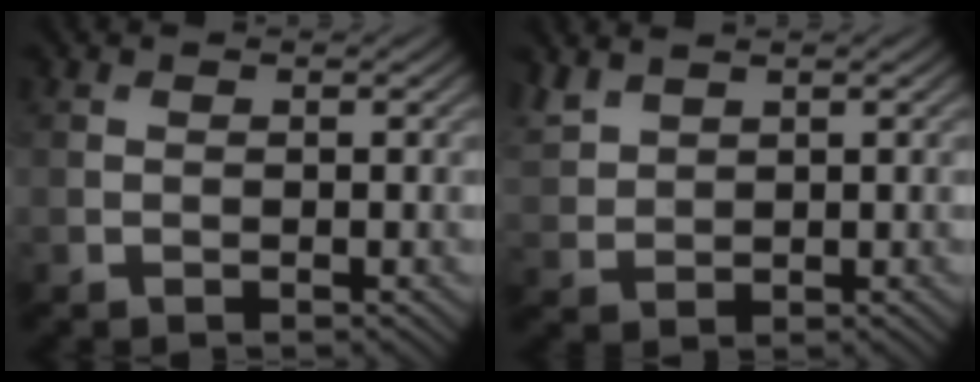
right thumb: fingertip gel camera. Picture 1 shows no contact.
{"total": 3.0, "force": [2.4, 1.3, 1.3], "torque": [-0.040, 0.006, 0.058]}